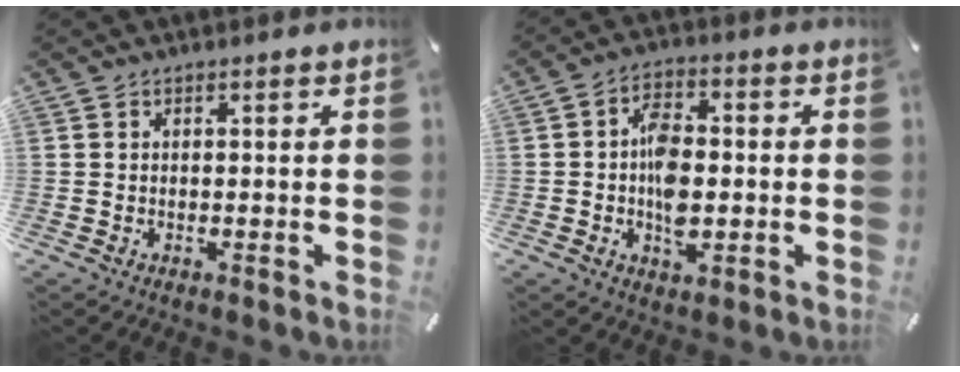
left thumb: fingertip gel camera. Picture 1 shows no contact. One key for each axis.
{"total": 8.7, "fx": -0.9, "fy": 5.3, "fz": 6.9, "tx": -0.122, "ty": 0.004, "tz": -0.018}